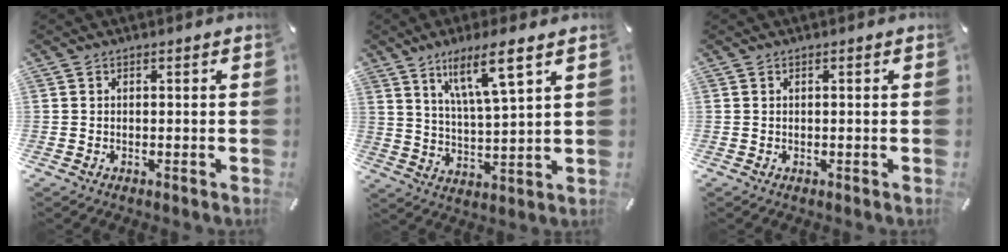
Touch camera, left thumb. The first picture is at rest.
{"total": 11.1, "force": [7.3, 1.8, 8.1], "torque": [-0.152, -0.027, 0.125]}
{"total": 0.0}